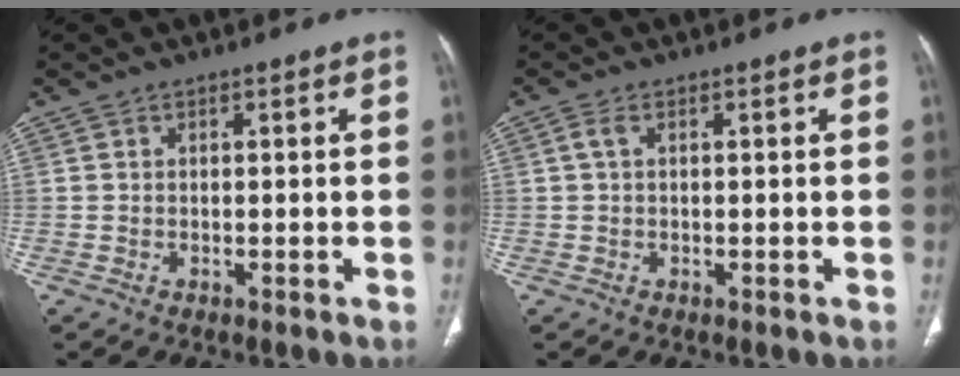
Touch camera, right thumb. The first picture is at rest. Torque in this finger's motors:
{"motor_torque": [-0.01, -0.01, 0.36, -0.36, 0.02]}